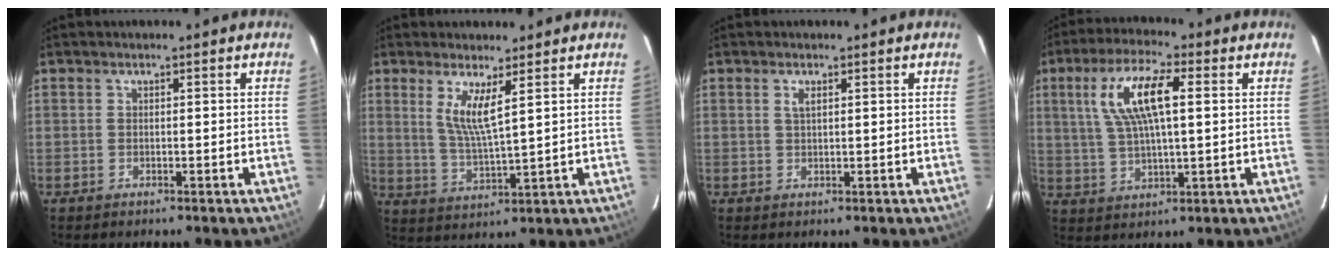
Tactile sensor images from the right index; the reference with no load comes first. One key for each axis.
{"total": 6.3, "fx": 3.0, "fy": 0.4, "fz": 5.5, "tx": -0.109, "ty": -0.016, "tz": 0.060}
{"total": 1.3, "fx": 0.6, "fy": 0.4, "fz": 1.1, "tx": -0.021, "ty": 0.001, "tz": 0.010}
{"total": 11.5, "fx": 3.0, "fy": 3.5, "fz": 10.6, "tx": -0.207, "ty": 0.015, "tz": 0.061}